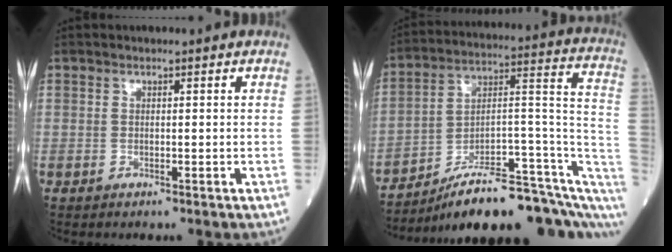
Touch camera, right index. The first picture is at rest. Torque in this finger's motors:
{"motor_torque": [0.12, -2.02, 0.85, 0.16]}